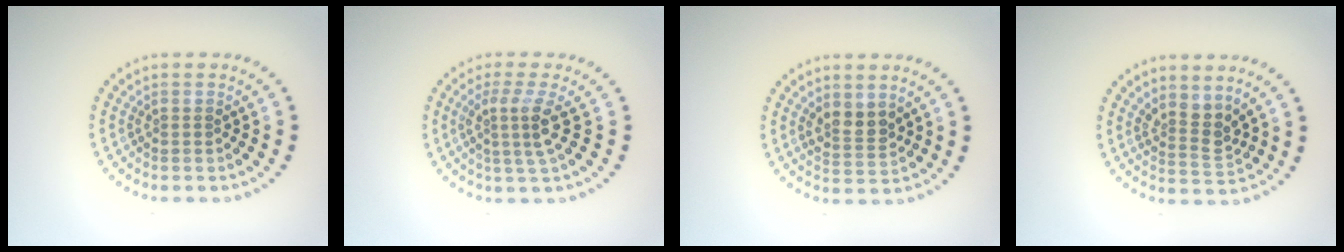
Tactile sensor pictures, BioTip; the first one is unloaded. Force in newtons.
{"total": 2.9, "press": 2.1, "slide": 2.0}
{"total": 2.4, "press": 2.2, "slide": 1.0}
{"total": 2.5, "press": 1.8, "slide": 1.7}